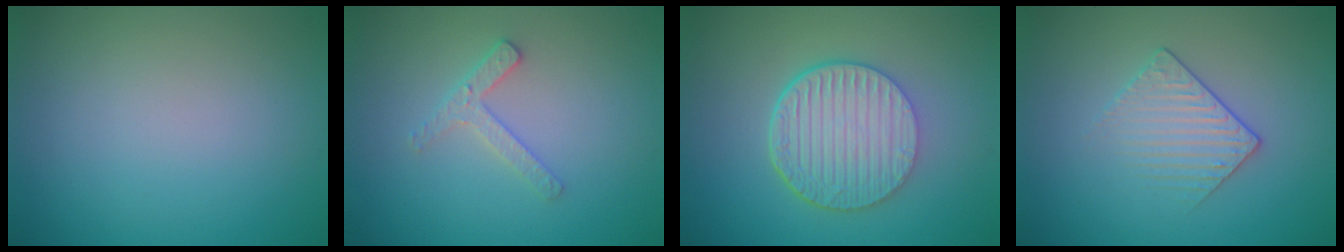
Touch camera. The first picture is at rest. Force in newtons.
{"total": 1.9, "press": 1.8, "slide": 0.4}
{"total": 6.8, "press": 4.7, "slide": 4.9}
{"total": 1.9, "press": 1.6, "slide": 1.0}